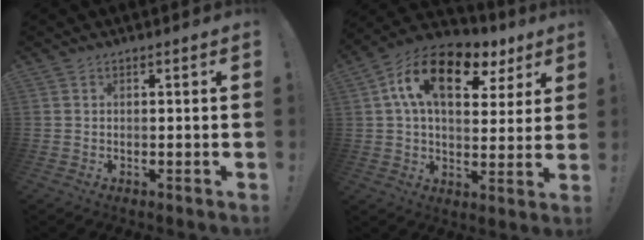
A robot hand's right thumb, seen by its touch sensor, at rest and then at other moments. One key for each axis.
{"total": 17.3, "fx": 7.3, "fy": 9.5, "fz": 12.5, "tx": -0.198, "ty": -0.024, "tz": 0.125}